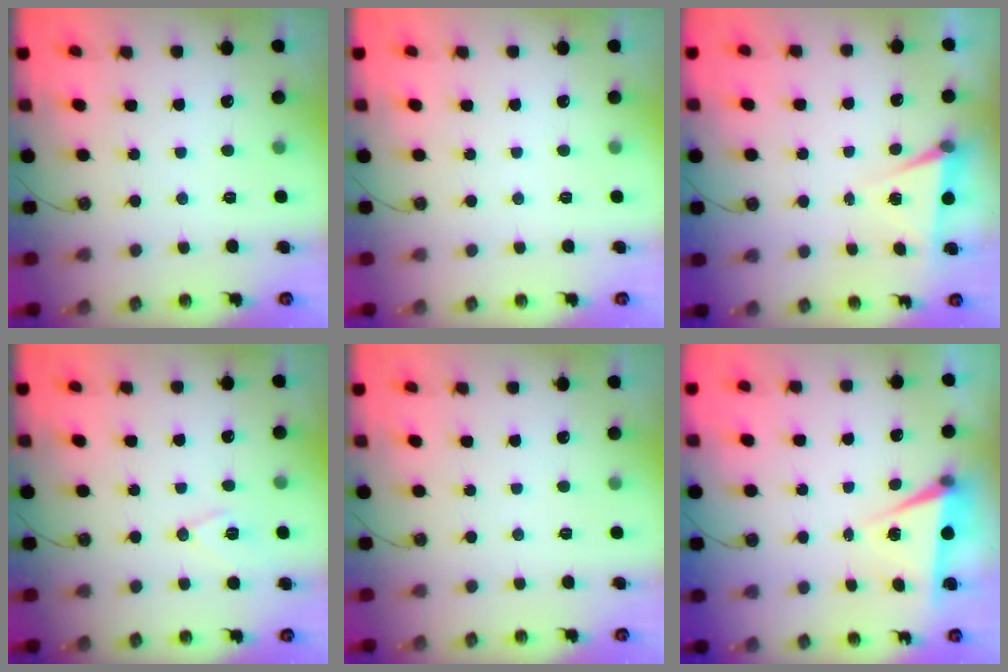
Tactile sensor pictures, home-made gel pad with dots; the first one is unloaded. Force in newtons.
{"total": 0.0}
{"total": 5.0, "press": 2.3, "slide": 4.4}
{"total": 8.6, "press": 7.7, "slide": 3.8}
{"total": 0.0}
{"total": 5.6, "press": 3.7, "slide": 4.3}